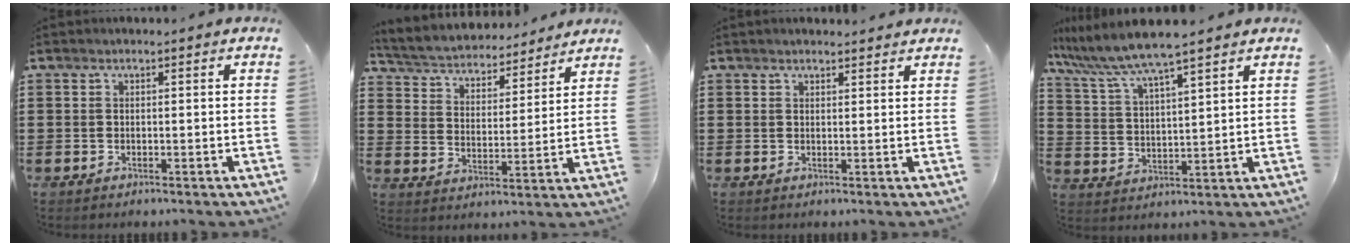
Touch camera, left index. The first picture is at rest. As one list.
[{"total": 4.2, "force": [4.1, 0.6, 0.4], "torque": [-0.032, -0.030, 0.065]}, {"total": 1.4, "force": [1.4, 0.2, 0.2], "torque": [-0.006, 0.002, 0.027]}, {"total": 7.2, "force": [6.3, -0.1, 3.5], "torque": [-0.090, -0.026, 0.109]}]